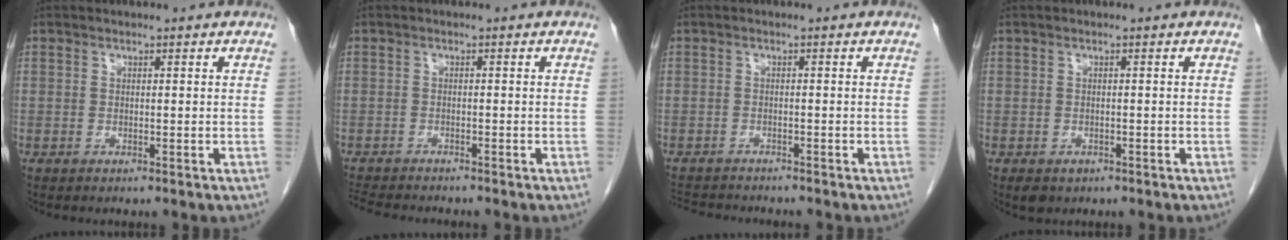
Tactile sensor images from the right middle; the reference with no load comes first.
{"total": 6.2, "force": [-5.8, 0.7, 2.1], "torque": [-0.033, -0.013, -0.093]}
{"total": 6.2, "force": [-5.9, 1.0, 1.7], "torque": [-0.026, -0.007, -0.090]}
{"total": 2.2, "force": [-1.4, 1.5, 0.9], "torque": [-0.015, -0.002, -0.012]}